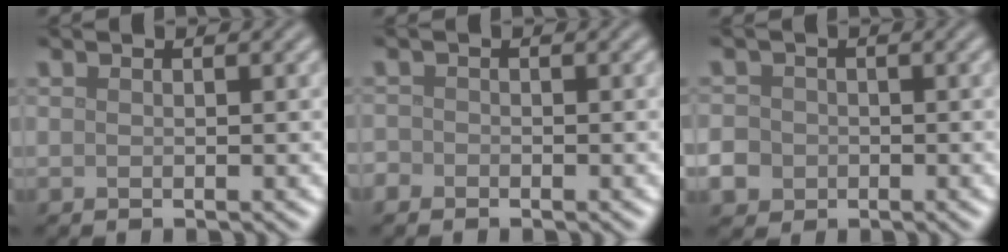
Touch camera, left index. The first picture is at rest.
{"total": 0.9, "force": [-0.6, 0.7, 0.0], "torque": [0.005, -0.001, -0.014]}
{"total": 5.6, "force": [-2.2, 4.8, 1.7], "torque": [-0.042, -0.010, -0.061]}